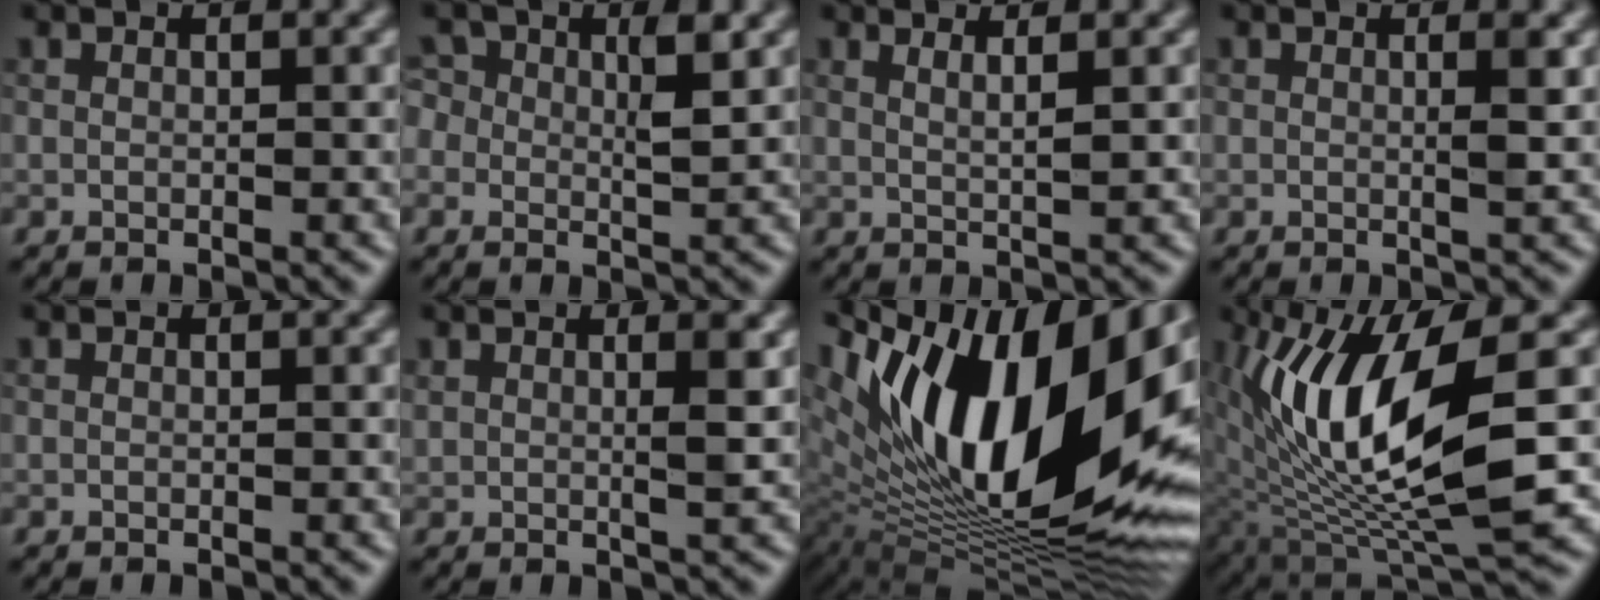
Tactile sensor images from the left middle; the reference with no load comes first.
{"total": 2.3, "force": [0.5, 1.7, 1.5], "torque": [-0.020, 0.001, 0.011]}
{"total": 1.3, "force": [0.6, 0.3, 1.1], "torque": [-0.006, 0.002, 0.009]}
{"total": 1.7, "force": [0.1, 0.5, 1.6], "torque": [-0.013, 0.005, -0.002]}
{"total": 0.0}
{"total": 2.4, "force": [0.6, 0.7, 2.2], "torque": [-0.020, 0.007, 0.006]}
{"total": 18.3, "force": [4.6, 8.4, 15.6], "torque": [-0.250, 0.028, 0.069]}
{"total": 11.6, "force": [1.0, 3.5, 11.1], "torque": [-0.214, -0.019, 0.028]}